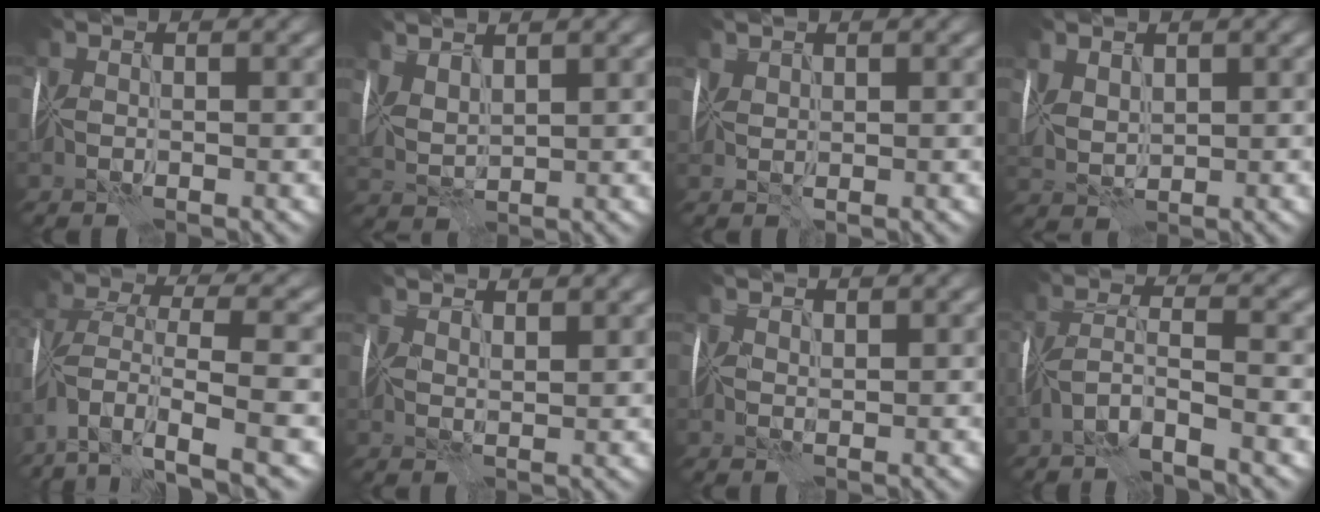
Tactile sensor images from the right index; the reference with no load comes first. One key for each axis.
{"total": 3.3, "fx": 2.3, "fy": 1.3, "fz": 1.9, "tx": -0.051, "ty": 0.009, "tz": 0.049}
{"total": 1.2, "fx": 1.2, "fy": 0.3, "fz": 0.3, "tx": -0.009, "ty": 0.008, "tz": 0.024}
{"total": 2.9, "fx": 1.5, "fy": 1.8, "fz": 1.7, "tx": -0.048, "ty": 0.007, "tz": 0.028}
{"total": 9.7, "fx": -3.9, "fy": 3.9, "fz": 7.9, "tx": -0.164, "ty": 0.003, "tz": -0.068}
{"total": 4.0, "fx": 3.5, "fy": 1.1, "fz": 1.6, "tx": -0.029, "ty": 0.003, "tz": 0.056}
{"total": 1.4, "fx": 1.3, "fy": 0.5, "fz": 0.4, "tx": -0.009, "ty": 0.005, "tz": 0.022}
{"total": 3.5, "fx": -2.2, "fy": 0.3, "fz": 2.8, "tx": -0.059, "ty": 0.008, "tz": -0.052}